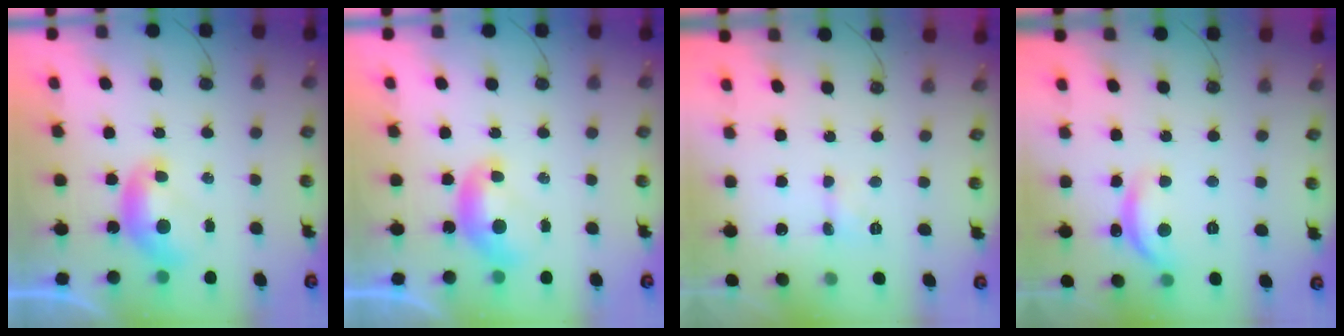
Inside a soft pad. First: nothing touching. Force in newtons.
{"total": 0.0}
{"total": 2.0, "press": 2.0, "slide": 0.4}
{"total": 5.7, "press": 5.6, "slide": 0.8}